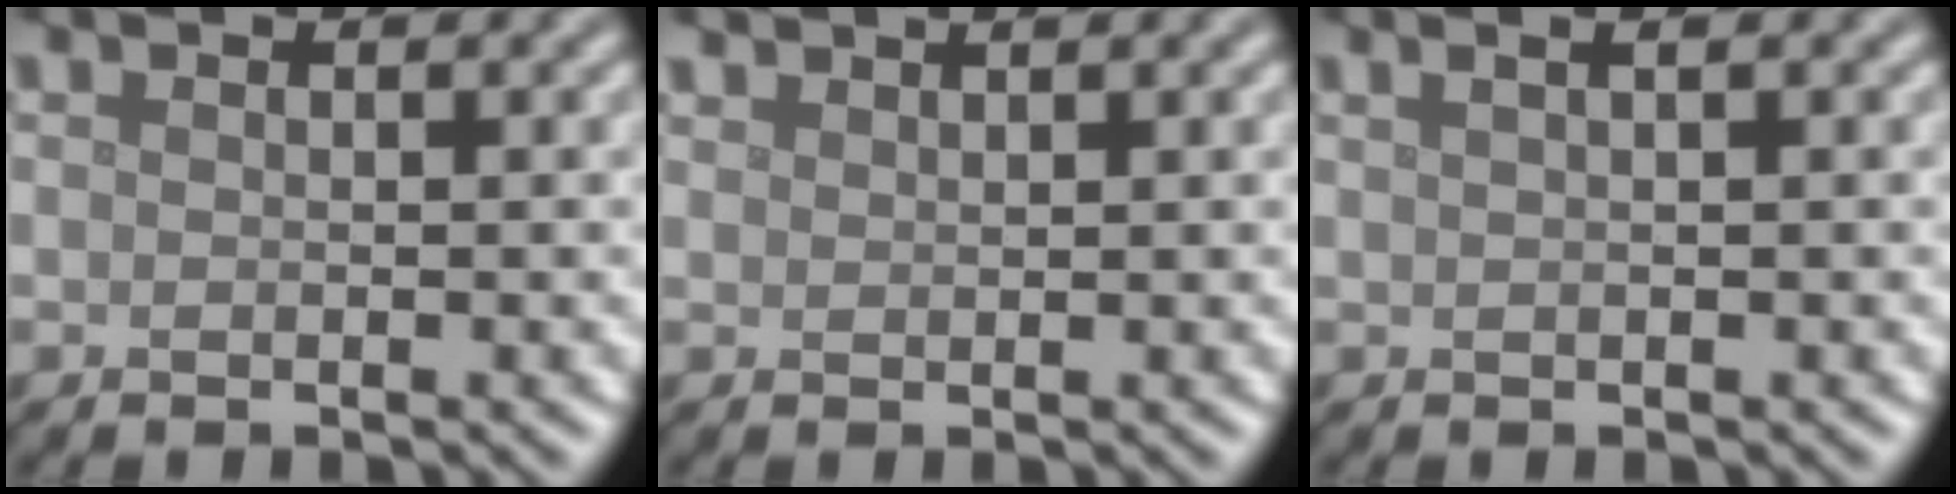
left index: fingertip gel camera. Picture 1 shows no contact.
{"total": 1.2, "force": [1.2, 0.1, 0.2], "torque": [-0.003, 0.003, 0.025]}
{"total": 3.6, "force": [1.8, 1.9, 2.5], "torque": [-0.015, 0.024, -0.004]}